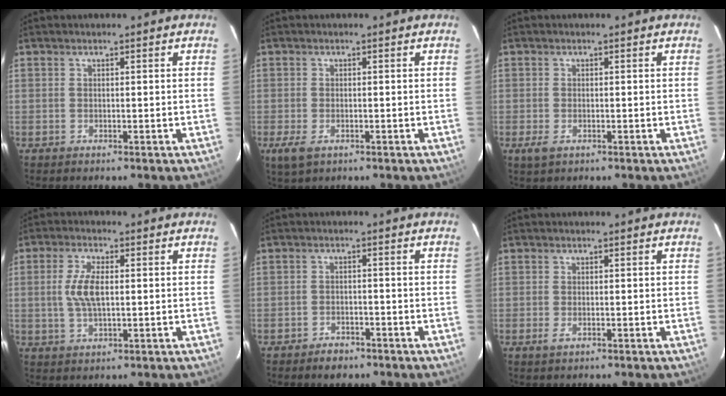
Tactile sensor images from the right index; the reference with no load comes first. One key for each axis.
{"total": 3.8, "fx": -1.7, "fy": 2.1, "fz": 2.6, "tx": -0.055, "ty": -0.011, "tz": -0.028}
{"total": 2.3, "fx": -1.0, "fy": 1.3, "fz": 1.6, "tx": -0.032, "ty": -0.006, "tz": -0.015}
{"total": 6.2, "fx": 0.4, "fy": 2.5, "fz": 5.6, "tx": -0.113, "ty": 0.002, "tz": 0.009}
{"total": 4.0, "fx": -3.1, "fy": 2.1, "fz": 1.2, "tx": -0.035, "ty": 0.005, "tz": -0.048}
{"total": 1.3, "fx": -0.3, "fy": 0.6, "fz": 1.1, "tx": -0.024, "ty": -0.003, "tz": -0.006}